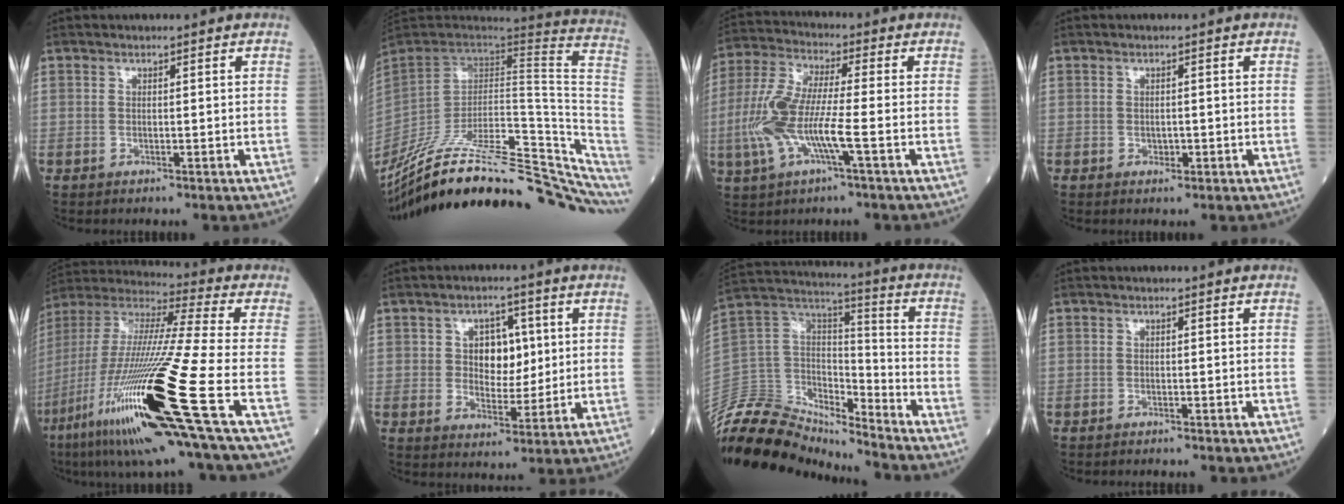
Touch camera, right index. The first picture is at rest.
{"total": 32.0, "force": [-24.8, 7.0, 19.1], "torque": [-0.224, -0.010, -0.363]}
{"total": 11.1, "force": [-2.7, 1.6, 10.6], "torque": [-0.241, 0.006, -0.057]}
{"total": 1.0, "force": [-0.3, 0.8, 0.6], "torque": [-0.010, 0.000, -0.002]}
{"total": 29.1, "force": [-11.3, 0.5, 26.9], "torque": [-0.519, -0.065, -0.211]}
{"total": 6.1, "force": [1.3, 3.9, 4.5], "torque": [-0.064, 0.012, 0.025]}
{"total": 22.3, "force": [-20.8, 5.9, 5.8], "torque": [-0.153, 0.041, -0.362]}
{"total": 1.6, "force": [-1.6, 0.1, 0.4], "torque": [-0.007, -0.002, -0.020]}